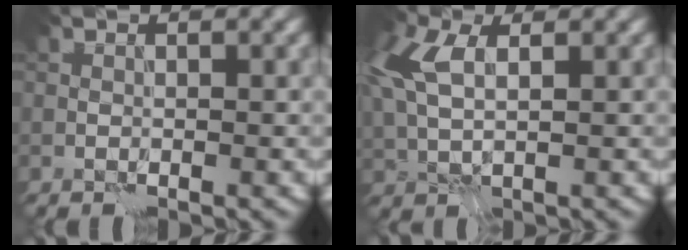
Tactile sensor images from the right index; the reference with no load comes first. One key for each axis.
{"total": 6.8, "fx": 2.0, "fy": 3.9, "fz": 5.3, "tx": -0.143, "ty": 0.018, "tz": 0.043}